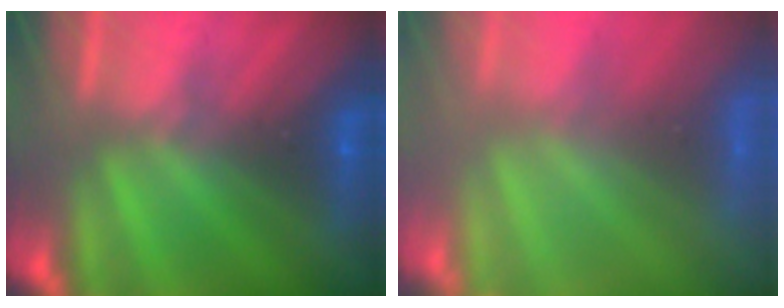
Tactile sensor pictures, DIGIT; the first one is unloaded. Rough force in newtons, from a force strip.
{"total": 9.6}